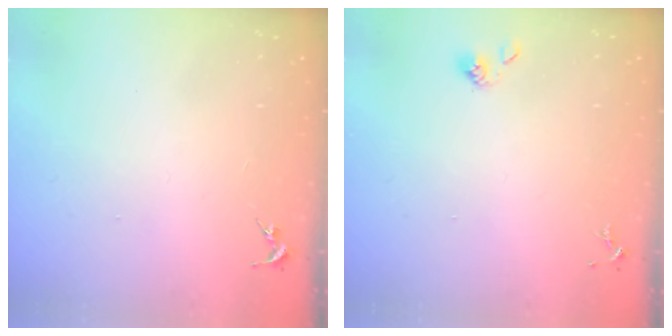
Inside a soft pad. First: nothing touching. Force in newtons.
{"total": 3.8, "press": 3.5, "slide": 1.3}